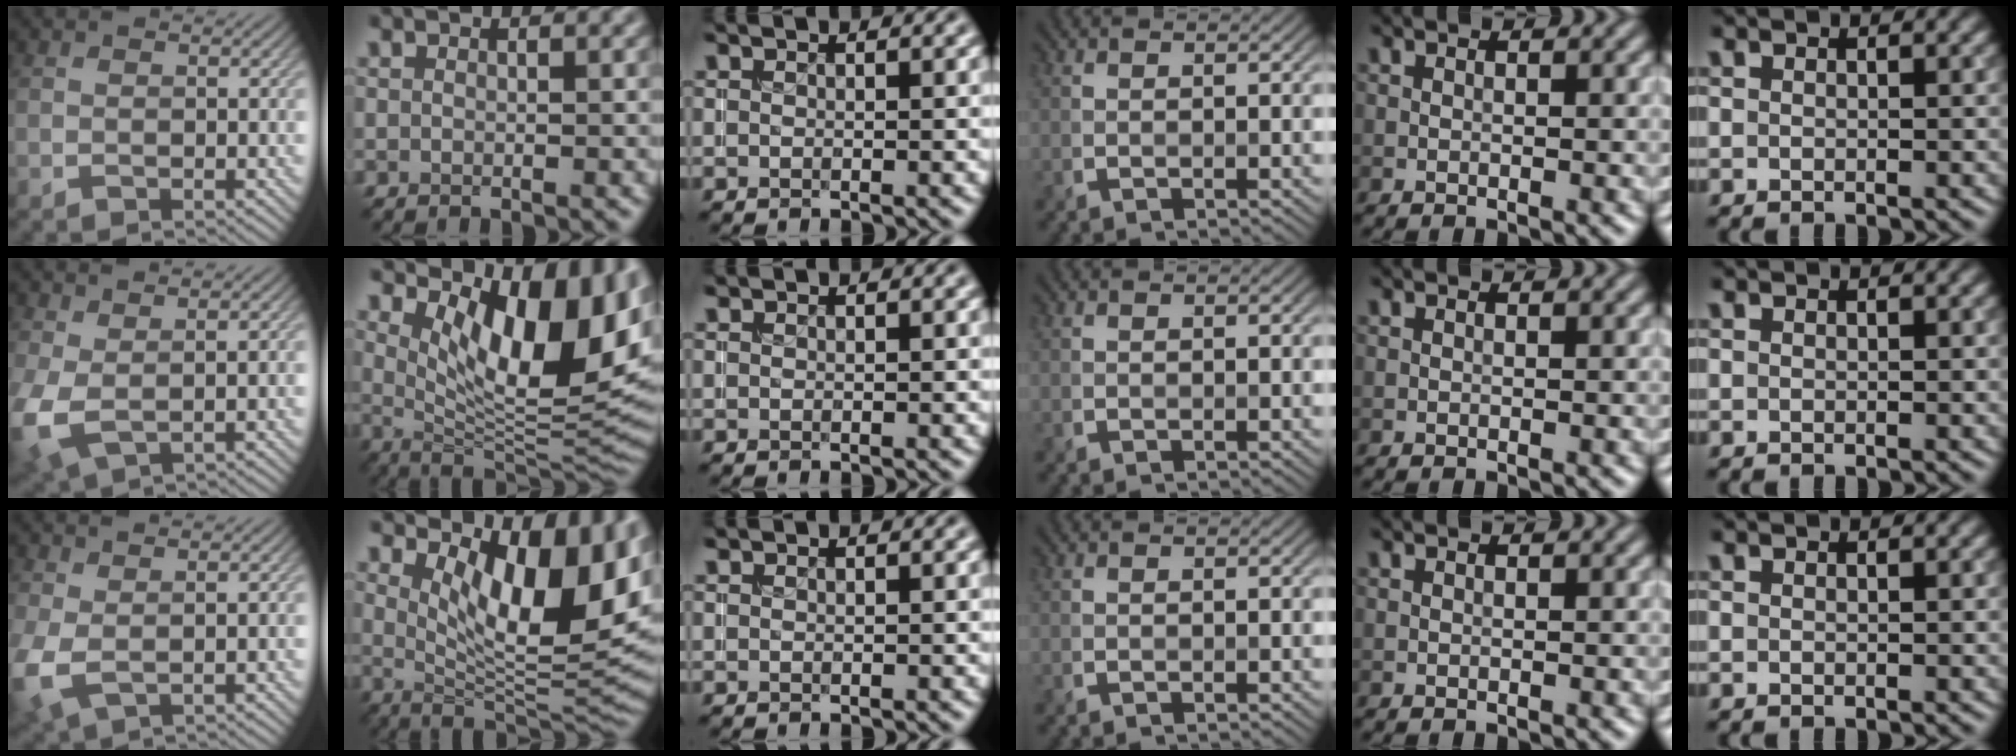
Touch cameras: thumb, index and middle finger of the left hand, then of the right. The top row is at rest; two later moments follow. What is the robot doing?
{"motion": "insert", "object": "coin"}